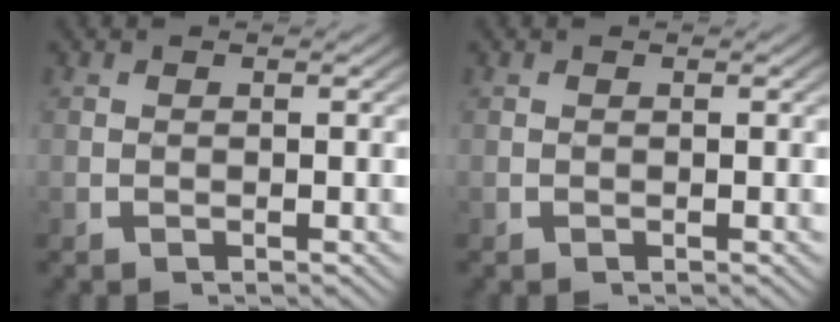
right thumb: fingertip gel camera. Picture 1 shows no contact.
{"total": 0.0}